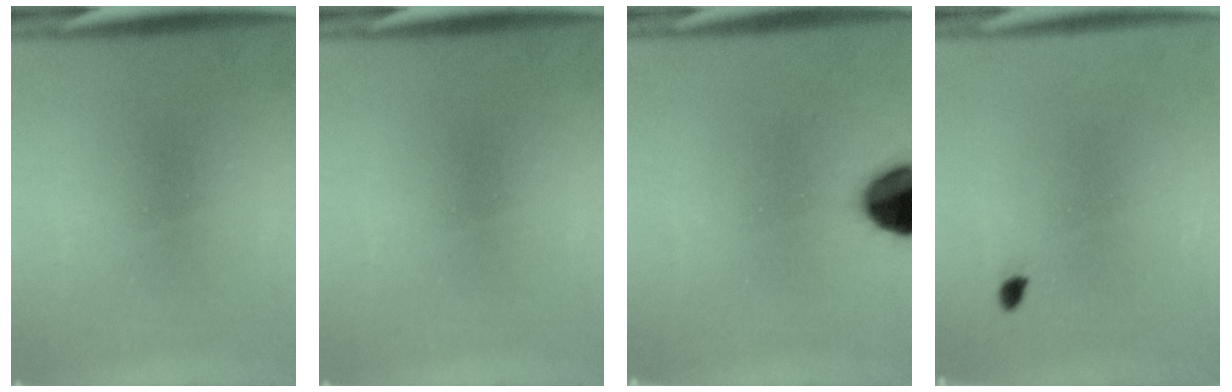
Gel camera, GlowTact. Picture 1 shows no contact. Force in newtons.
{"total": 0.0}
{"total": 13.5}
{"total": 0.9}